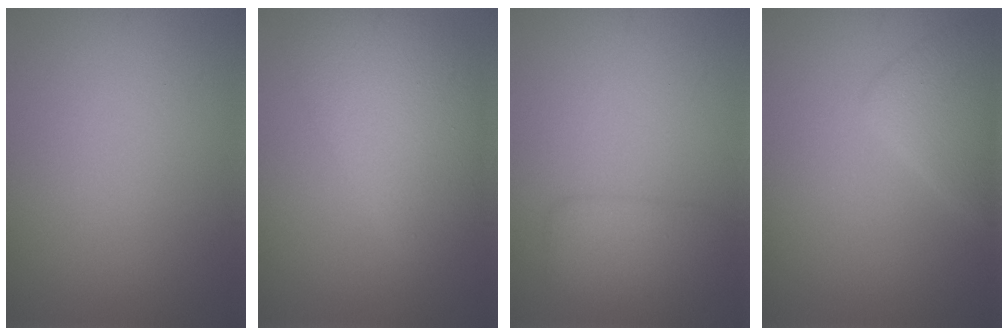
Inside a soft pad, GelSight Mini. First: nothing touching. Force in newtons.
{"total": 5.8, "press": 5.8, "slide": 0.1}
{"total": 2.6, "press": 2.6, "slide": 0.0}
{"total": 2.3, "press": 2.3, "slide": 0.0}